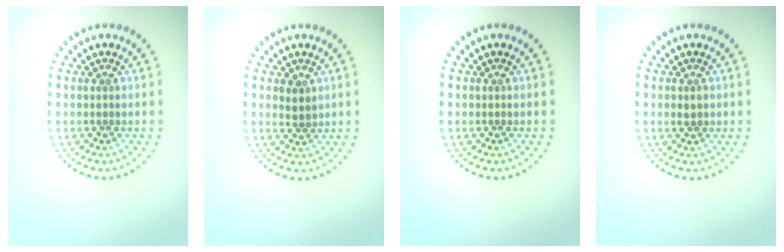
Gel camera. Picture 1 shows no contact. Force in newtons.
{"total": 1.0, "press": 0.8, "slide": 0.7}
{"total": 0.0}
{"total": 1.0, "press": 1.0, "slide": 0.2}